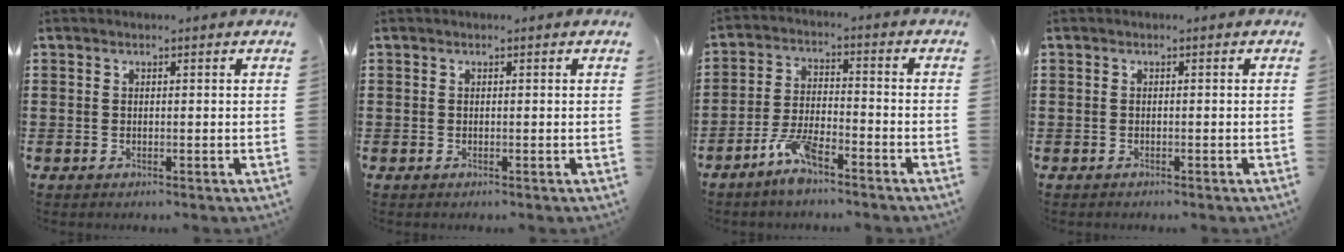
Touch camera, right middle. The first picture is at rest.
{"total": 0.0}
{"total": 6.2, "force": [-4.8, 1.5, 3.7], "torque": [-0.086, 0.003, -0.094]}
{"total": 0.9, "force": [-0.7, 0.5, -0.1], "torque": [0.004, 0.003, -0.018]}